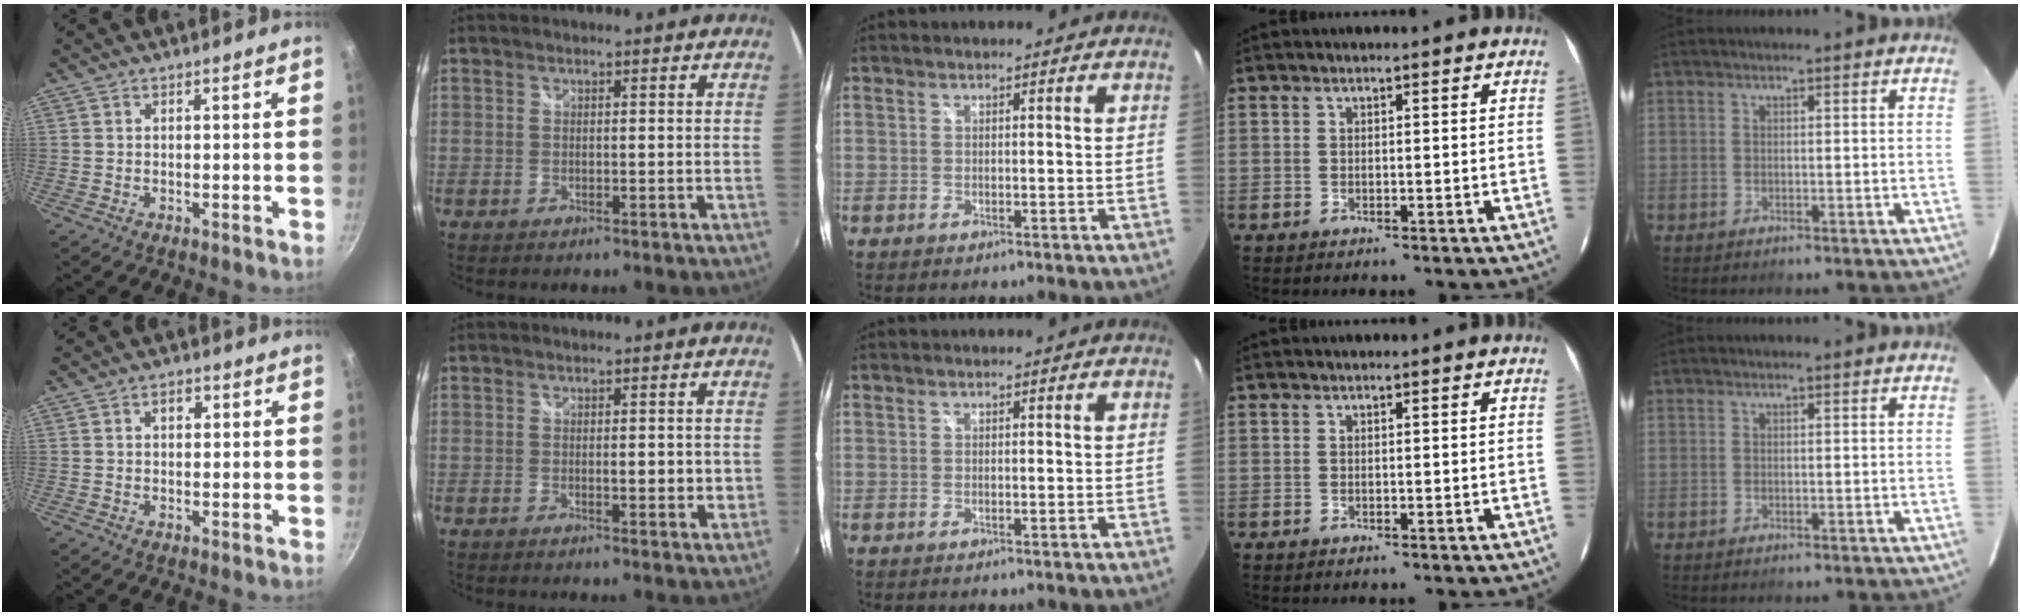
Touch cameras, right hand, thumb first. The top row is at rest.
{"thumb": {"total": 2.4, "force": [0.8, 1.7, 1.6], "torque": [-0.010, 0.004, 0.010]}, "index": {"total": 2.8, "force": [0.1, 1.1, 2.5], "torque": [-0.038, -0.003, 0.004]}}